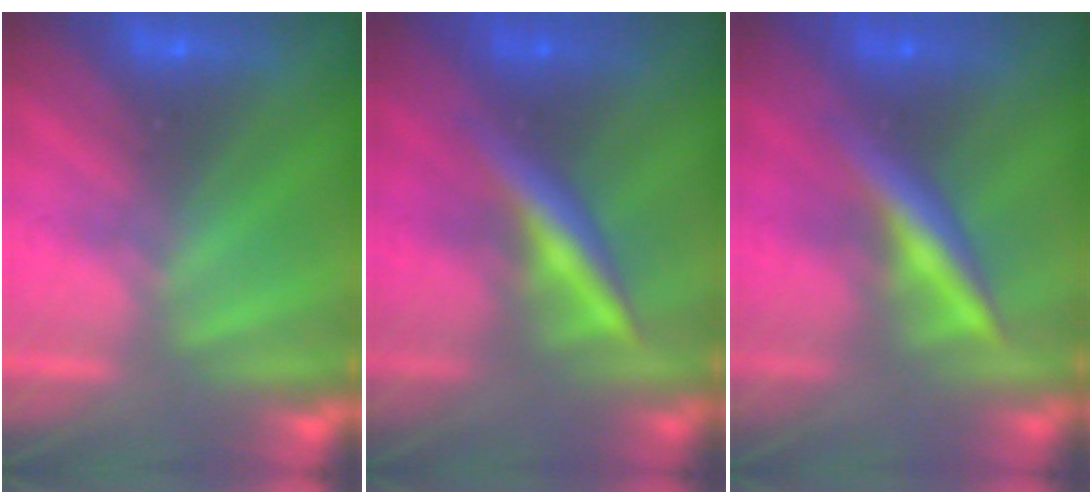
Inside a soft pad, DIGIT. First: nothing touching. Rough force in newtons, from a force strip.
{"total": 2.8}
{"total": 2.8}